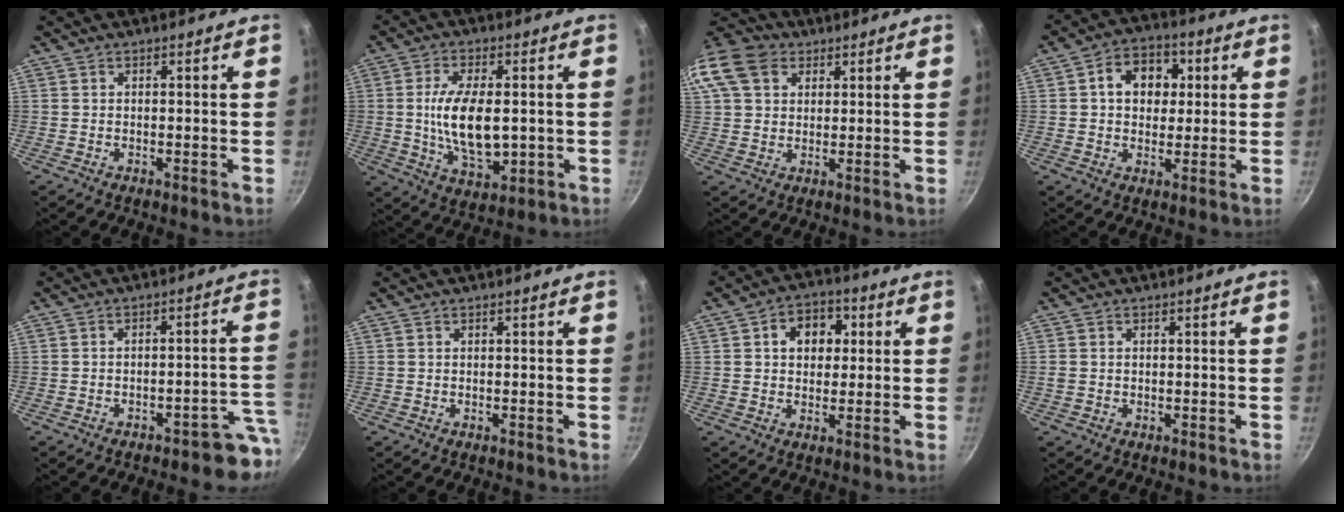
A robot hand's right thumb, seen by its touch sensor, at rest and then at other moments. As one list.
[{"total": 12.8, "force": [-0.1, 6.4, 11.1], "torque": [-0.191, -0.002, 0.006]}, {"total": 17.1, "force": [6.9, 12.9, 8.9], "torque": [-0.198, 0.029, 0.121]}, {"total": 10.0, "force": [2.1, 7.7, 6.0], "torque": [-0.057, 0.011, 0.021]}, {"total": 5.8, "force": [-4.1, 2.2, 3.4], "torque": [0.007, 0.048, -0.051]}, {"total": 0.0}, {"total": 8.4, "force": [2.0, 6.4, 5.0], "torque": [-0.036, 0.009, 0.020]}, {"total": 1.1, "force": [0.0, 1.0, 0.6], "torque": [-0.012, 0.003, 0.001]}]